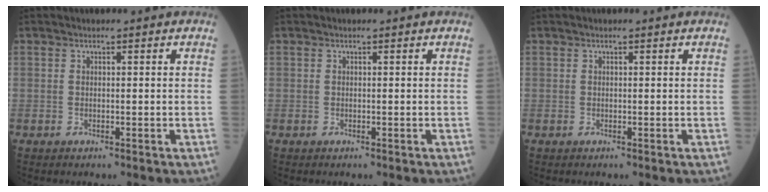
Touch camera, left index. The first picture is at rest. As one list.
[{"total": 0.0}, {"total": 0.0}]